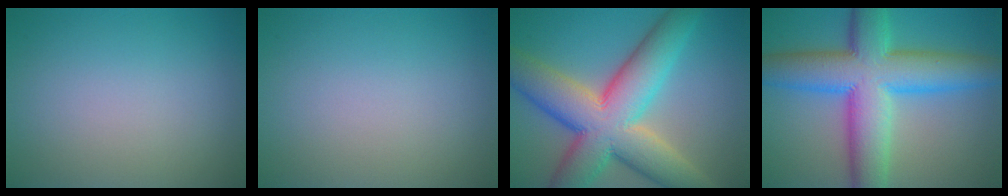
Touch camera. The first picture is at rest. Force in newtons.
{"total": 0.0}
{"total": 12.7, "press": 12.6, "slide": 1.0}
{"total": 11.8, "press": 11.8, "slide": 0.1}